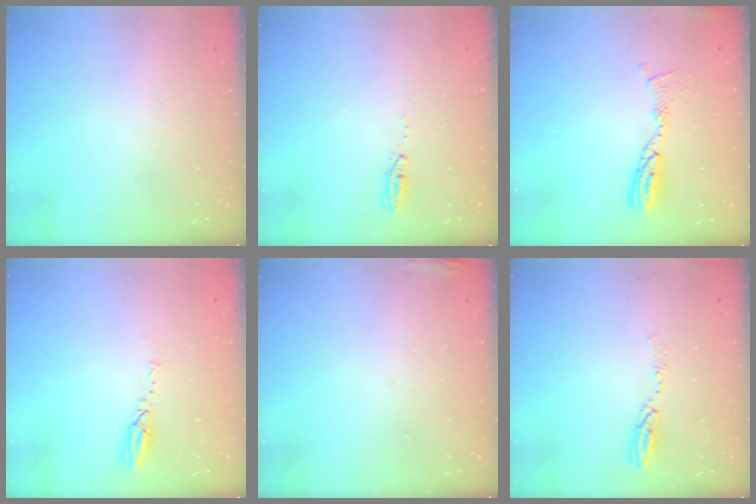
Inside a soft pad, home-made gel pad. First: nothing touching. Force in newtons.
{"total": 3.8, "press": 3.7, "slide": 1.1}
{"total": 9.7, "press": 9.7, "slide": 0.9}
{"total": 3.7, "press": 3.7, "slide": 0.4}
{"total": 6.3, "press": 5.9, "slide": 2.1}
{"total": 5.2, "press": 5.1, "slide": 0.4}